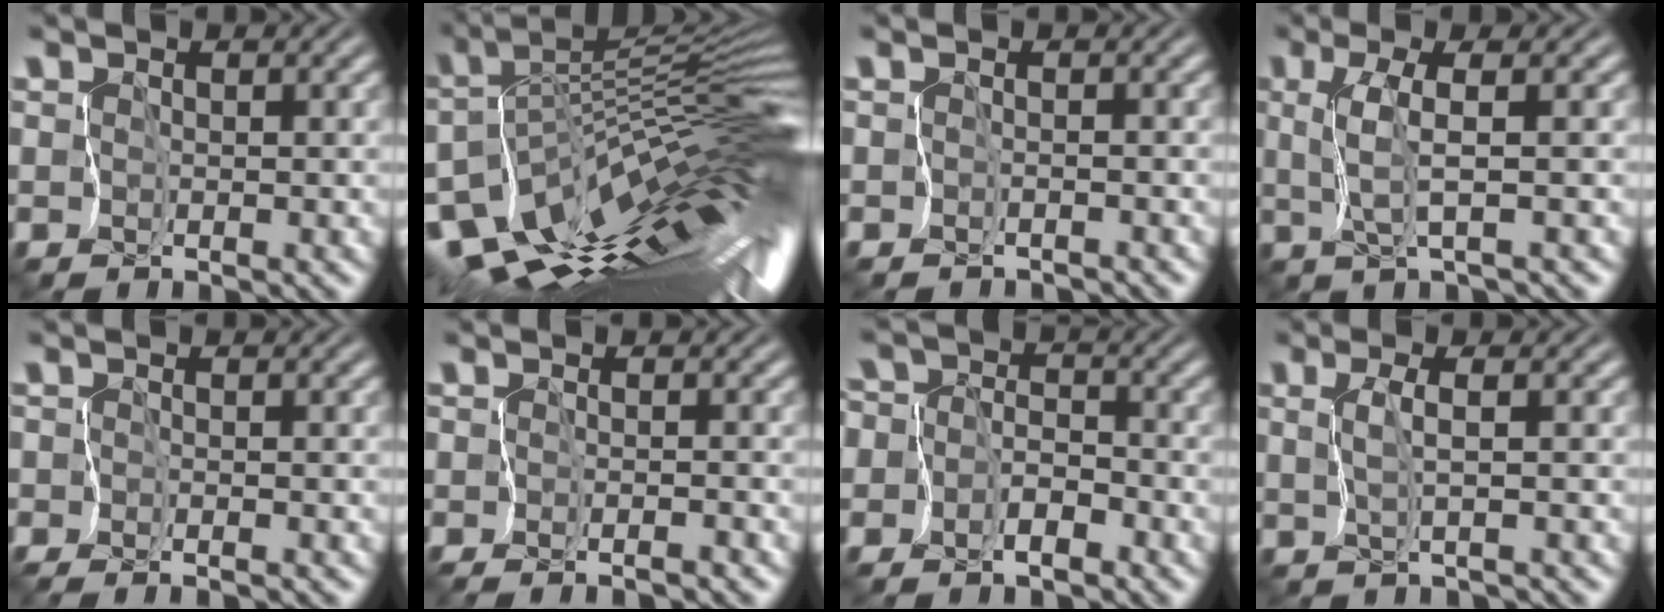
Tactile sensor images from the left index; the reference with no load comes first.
{"total": 14.7, "force": [-3.2, 4.8, 13.5], "torque": [-0.216, 0.005, -0.059]}
{"total": 1.1, "force": [-1.1, -0.2, -0.1], "torque": [0.004, -0.007, -0.022]}
{"total": 2.9, "force": [0.9, -0.5, 2.7], "torque": [-0.071, 0.002, 0.014]}
{"total": 0.9, "force": [-0.8, -0.4, 0.1], "torque": [-0.005, -0.003, -0.024]}
{"total": 1.4, "force": [-1.2, -0.6, 0.3], "torque": [-0.011, -0.004, -0.030]}
{"total": 4.2, "force": [-2.0, 3.2, 1.8], "torque": [-0.020, 0.014, -0.056]}
{"total": 1.5, "force": [0.3, -0.8, 1.3], "torque": [-0.044, -0.006, 0.004]}